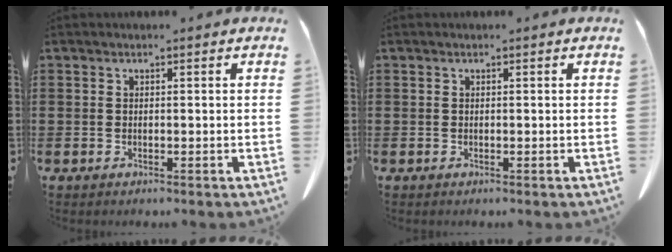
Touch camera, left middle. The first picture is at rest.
{"total": 0.0}